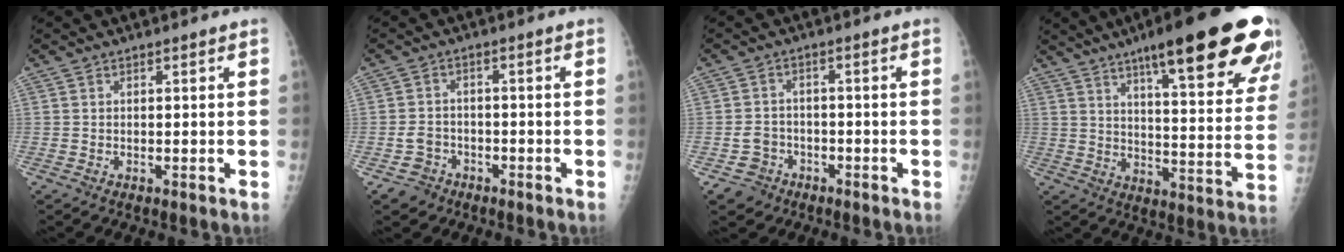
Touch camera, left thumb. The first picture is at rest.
{"total": 4.3, "force": [-2.6, 3.4, 0.4], "torque": [0.005, 0.020, -0.044]}
{"total": 4.8, "force": [-2.7, 4.0, 0.3], "torque": [0.011, 0.020, -0.045]}
{"total": 27.1, "force": [16.8, 5.2, 20.7], "torque": [-0.249, -0.050, 0.229]}